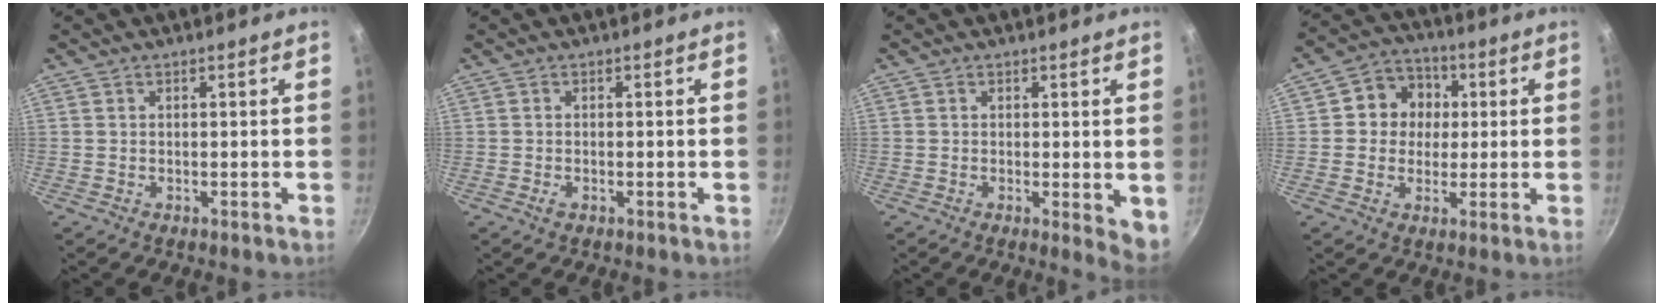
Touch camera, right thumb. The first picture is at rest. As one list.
[{"total": 1.0, "force": [-0.4, 0.5, 0.7], "torque": [-0.016, 0.002, -0.009]}, {"total": 4.6, "force": [0.1, 1.7, 4.3], "torque": [-0.050, -0.012, 0.002]}, {"total": 8.7, "force": [1.1, 8.0, 3.2], "torque": [-0.008, 0.013, 0.001]}]